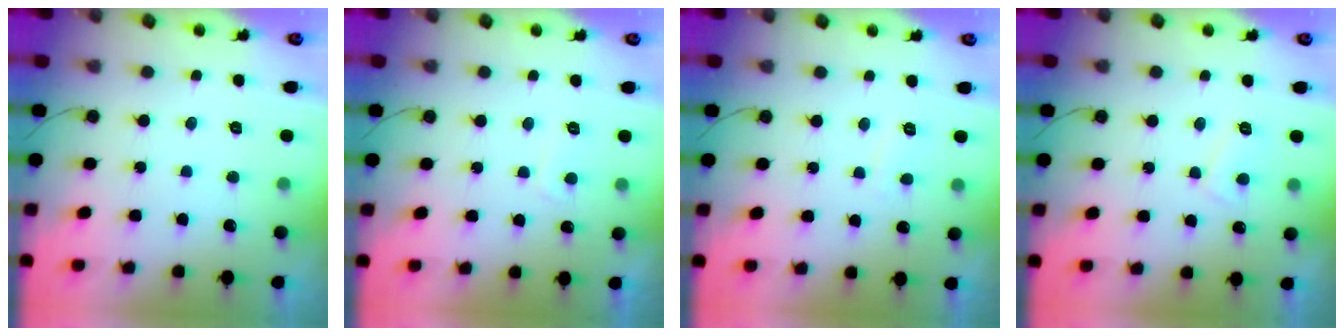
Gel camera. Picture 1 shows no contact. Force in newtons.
{"total": 1.6, "press": 1.4, "slide": 0.7}
{"total": 1.6, "press": 1.6, "slide": 0.5}
{"total": 3.3, "press": 3.2, "slide": 0.7}